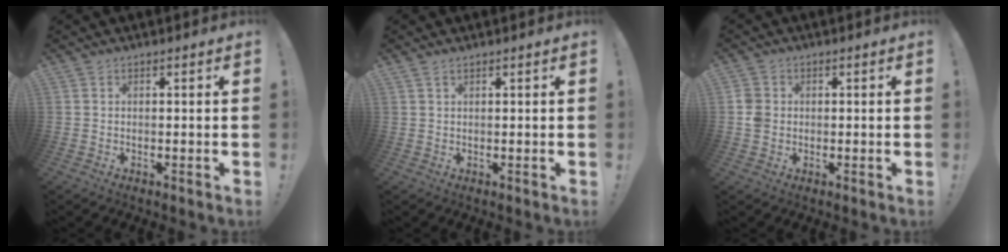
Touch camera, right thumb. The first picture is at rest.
{"total": 1.2, "force": [0.9, 0.4, 0.7], "torque": [-0.015, 0.000, 0.017]}
{"total": 3.8, "force": [-0.1, 3.3, 1.7], "torque": [-0.027, 0.005, -0.002]}